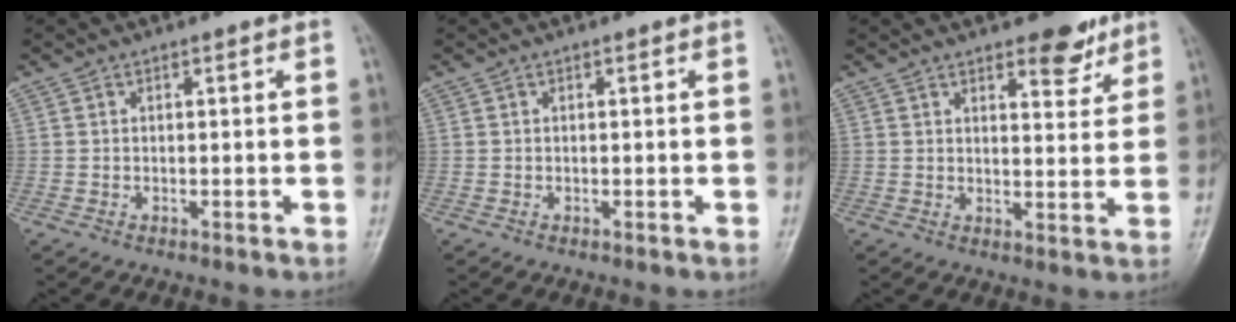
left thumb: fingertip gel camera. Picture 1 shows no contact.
{"total": 0.0}
{"total": 6.8, "force": [4.8, 2.8, 4.0], "torque": [-0.026, -0.030, 0.065]}